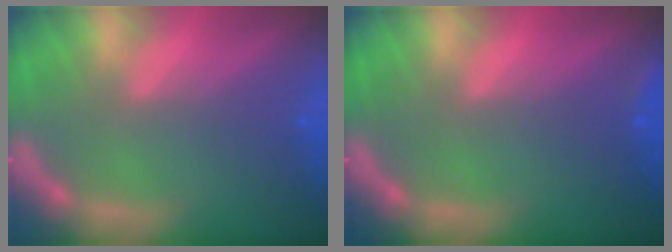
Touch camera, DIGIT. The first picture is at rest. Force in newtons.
{"total": 0.9}